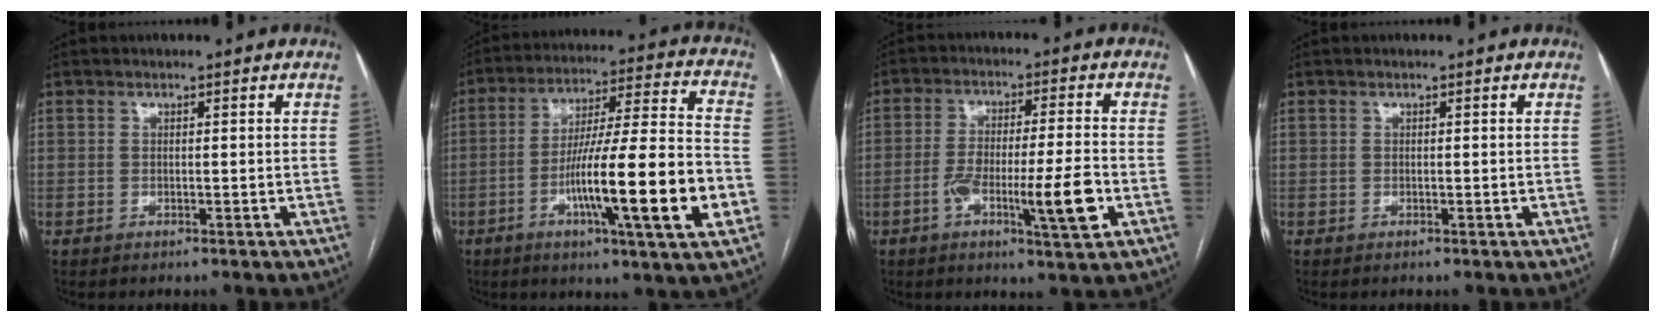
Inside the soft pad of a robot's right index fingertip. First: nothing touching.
{"total": 19.4, "force": [-5.8, 0.4, 18.5], "torque": [-0.289, -0.005, -0.092]}
{"total": 10.4, "force": [-3.4, 0.7, 9.7], "torque": [-0.169, 0.000, -0.055]}
{"total": 0.0}